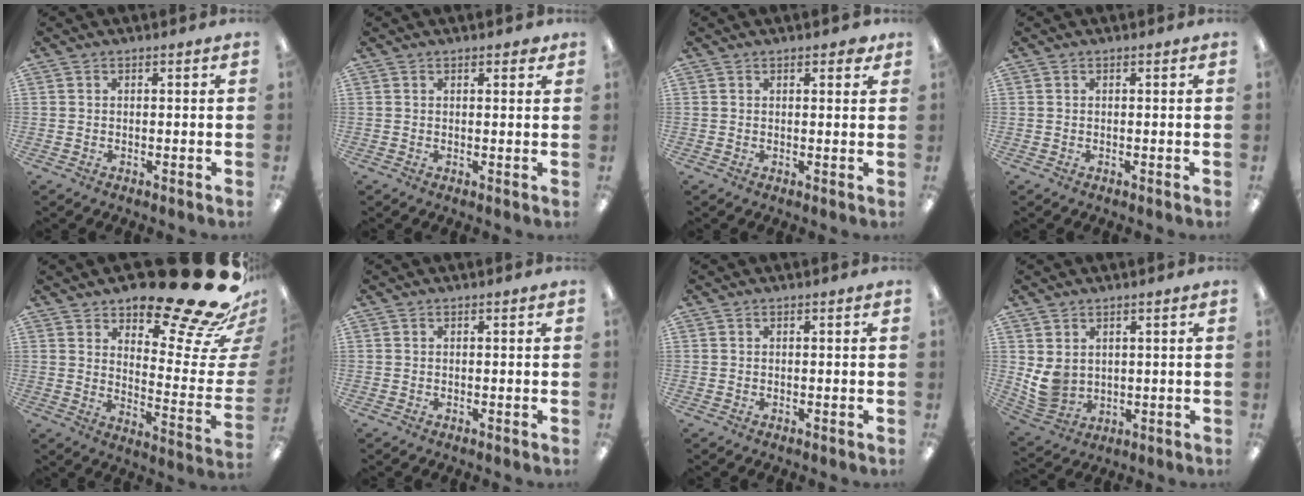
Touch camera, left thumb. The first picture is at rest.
{"total": 1.5, "force": [1.0, 0.6, 0.9], "torque": [-0.003, -0.005, 0.015]}
{"total": 2.1, "force": [1.3, 0.9, 1.3], "torque": [-0.011, -0.004, 0.020]}
{"total": 0.0}
{"total": 23.9, "force": [17.6, 7.0, 14.6], "torque": [-0.165, -0.138, 0.288]}
{"total": 0.0}
{"total": 0.0}
{"total": 6.3, "force": [2.1, 5.2, 3.0], "torque": [-0.068, -0.008, 0.044]}